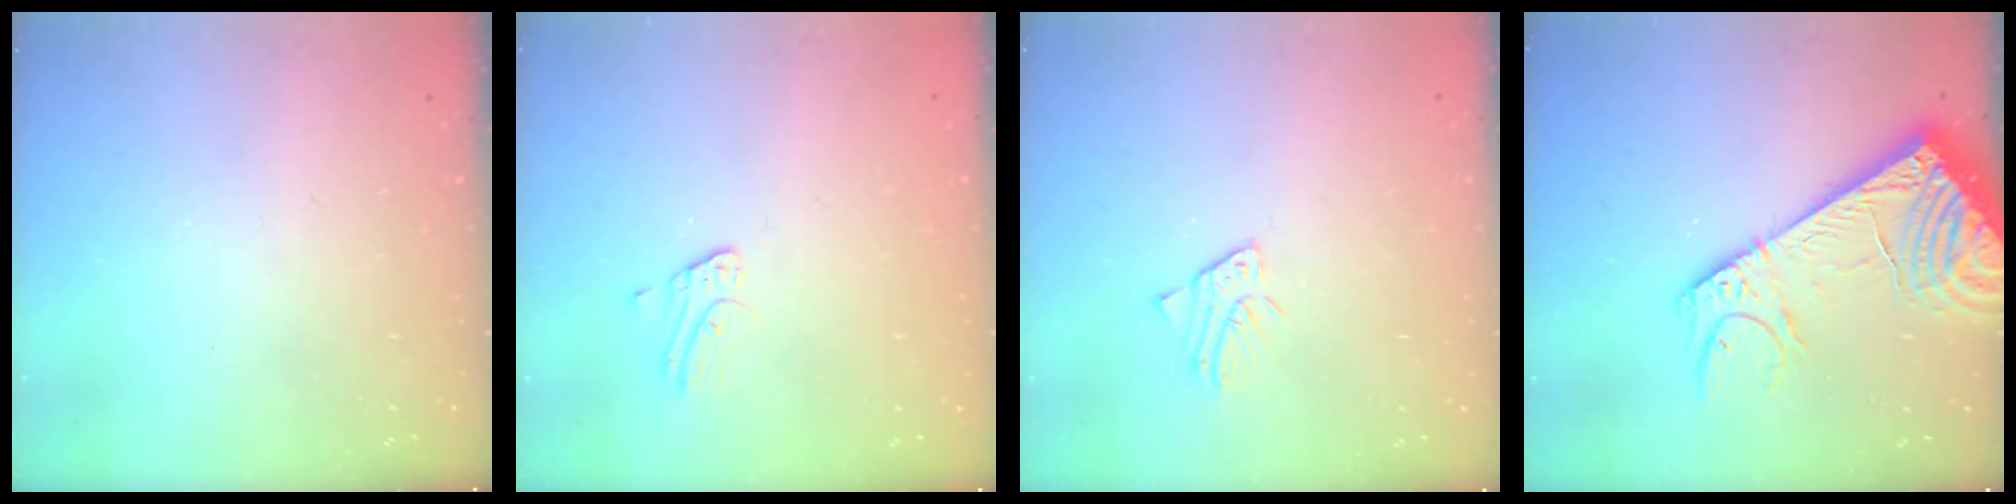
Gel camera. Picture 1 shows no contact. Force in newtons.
{"total": 2.7, "press": 2.7, "slide": 0.2}
{"total": 1.2, "press": 1.2, "slide": 0.1}
{"total": 14.2, "press": 13.9, "slide": 2.9}